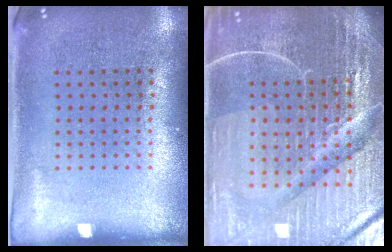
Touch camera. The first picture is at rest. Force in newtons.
{"total": 6.9, "press": 6.1, "slide": 3.3}